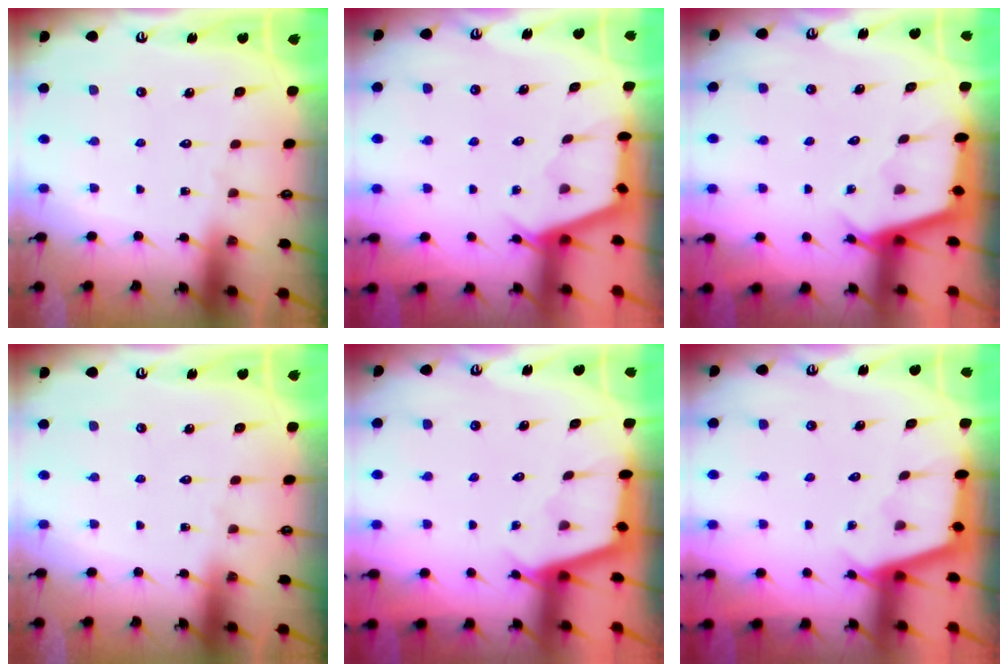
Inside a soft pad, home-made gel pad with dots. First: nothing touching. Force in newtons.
{"total": 2.9, "press": 2.8, "slide": 0.3}
{"total": 2.5, "press": 2.5, "slide": 0.4}
{"total": 0.0}
{"total": 2.3, "press": 2.3, "slide": 0.1}
{"total": 2.3, "press": 2.3, "slide": 0.1}